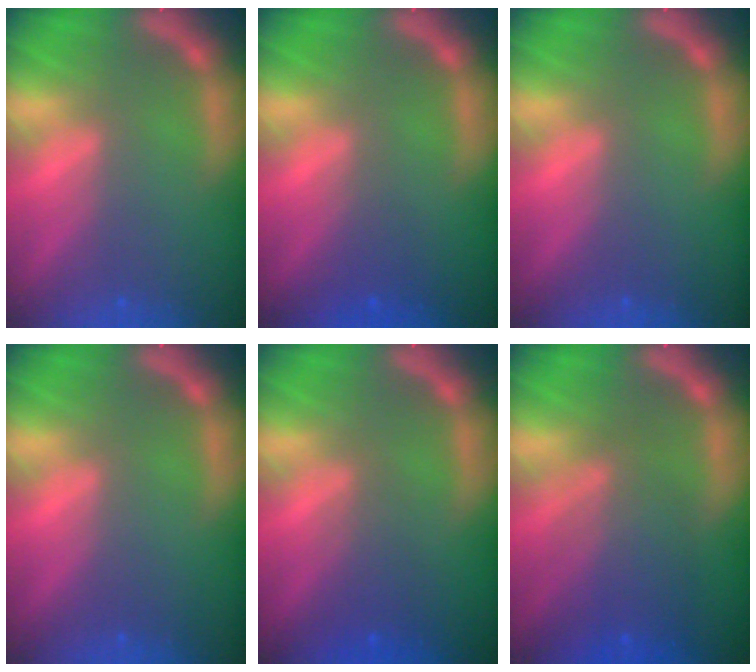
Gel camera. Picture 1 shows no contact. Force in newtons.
{"total": 1.4}
{"total": 0.0}
{"total": 0.0}
{"total": 2.5}
{"total": 6.0}